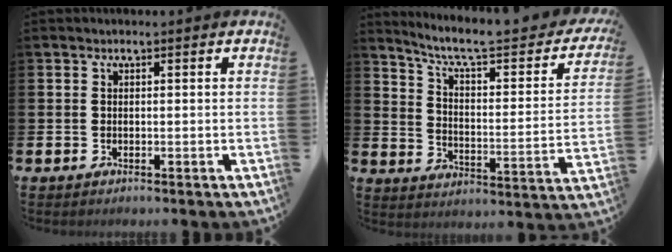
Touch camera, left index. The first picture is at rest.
{"total": 7.3, "force": [6.1, 1.6, 3.8], "torque": [-0.093, -0.044, 0.095]}